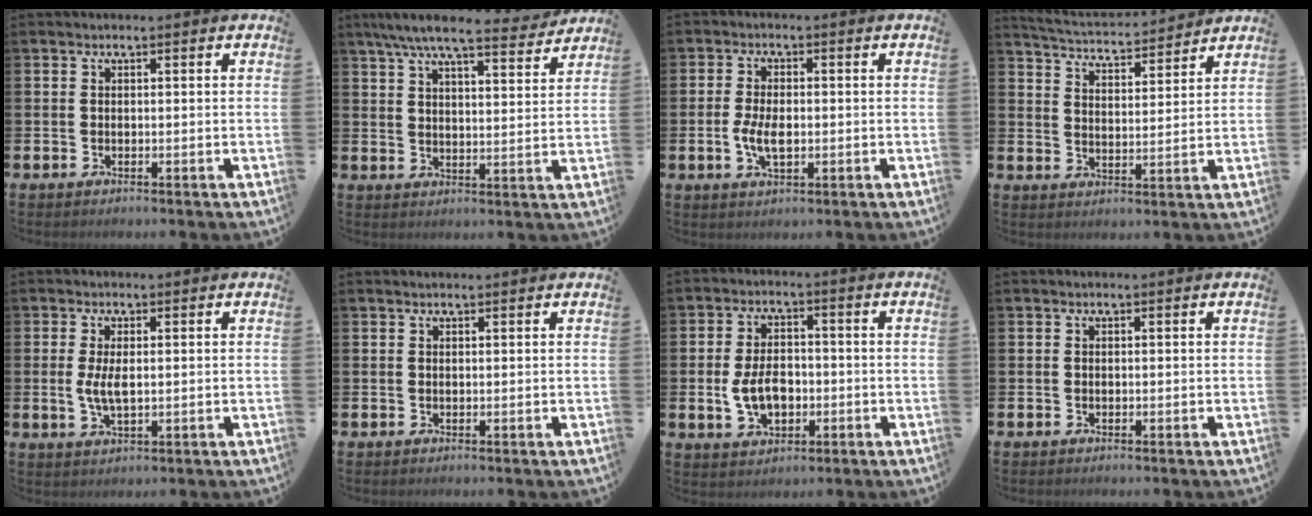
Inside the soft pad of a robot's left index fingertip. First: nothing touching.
{"total": 8.5, "force": [7.5, 1.2, 3.7], "torque": [-0.080, -0.035, 0.132]}
{"total": 4.3, "force": [-0.5, 2.2, 3.6], "torque": [-0.061, -0.001, -0.014]}
{"total": 4.2, "force": [4.2, 0.5, 0.1], "torque": [-0.024, -0.034, 0.070]}
{"total": 3.4, "force": [0.4, 1.3, 3.1], "torque": [-0.056, 0.003, 0.004]}
{"total": 0.5, "force": [0.5, 0.0, 0.1], "torque": [0.002, -0.001, 0.009]}
{"total": 5.8, "force": [-1.0, 3.8, 4.3], "torque": [-0.074, 0.003, -0.022]}
{"total": 0.0}